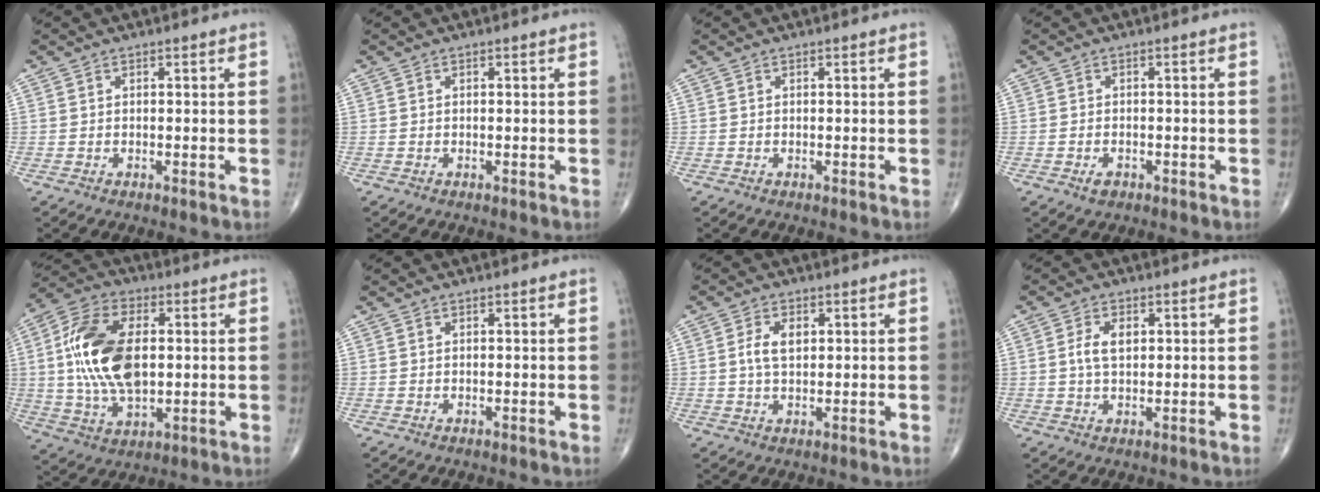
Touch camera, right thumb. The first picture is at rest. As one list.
[{"total": 0.0}, {"total": 0.0}, {"total": 1.9, "force": [-1.0, 1.2, 1.1], "torque": [-0.017, 0.002, -0.015]}, {"total": 17.8, "force": [1.7, 10.1, 14.6], "torque": [-0.283, 0.005, 0.032]}, {"total": 0.0}, {"total": 4.5, "force": [0.8, 2.6, 3.6], "torque": [-0.071, 0.002, 0.015]}, {"total": 4.3, "force": [0.8, 2.5, 3.5], "torque": [-0.069, 0.003, 0.014]}]